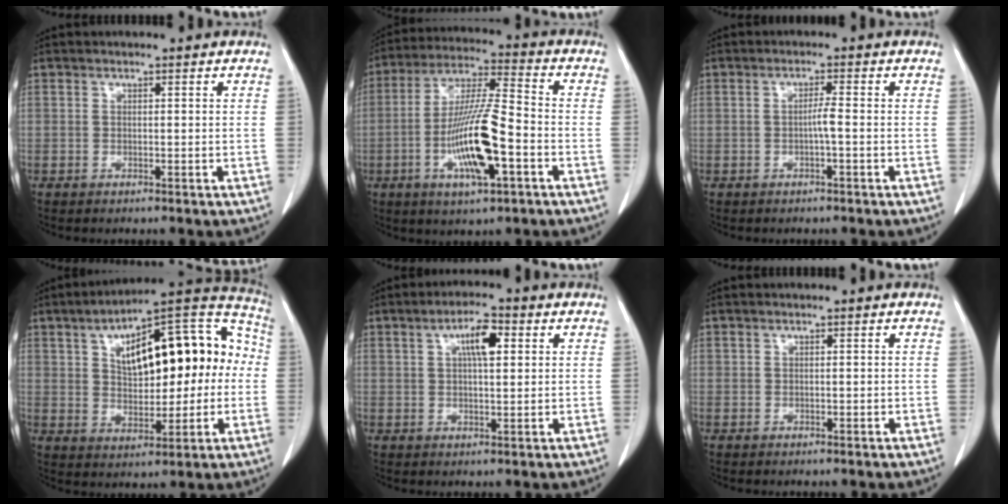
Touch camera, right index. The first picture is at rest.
{"total": 14.7, "force": [-4.4, 2.6, 13.8], "torque": [-0.271, -0.004, -0.077]}
{"total": 2.3, "force": [-0.4, 0.2, 2.2], "torque": [-0.044, 0.002, -0.006]}
{"total": 22.6, "force": [3.1, 10.1, 20.0], "torque": [-0.313, 0.052, 0.051]}
{"total": 6.2, "force": [2.0, 2.0, 5.5], "torque": [-0.101, 0.010, 0.036]}
{"total": 1.0, "force": [-0.1, 0.6, 0.7], "torque": [-0.021, 0.006, 0.004]}